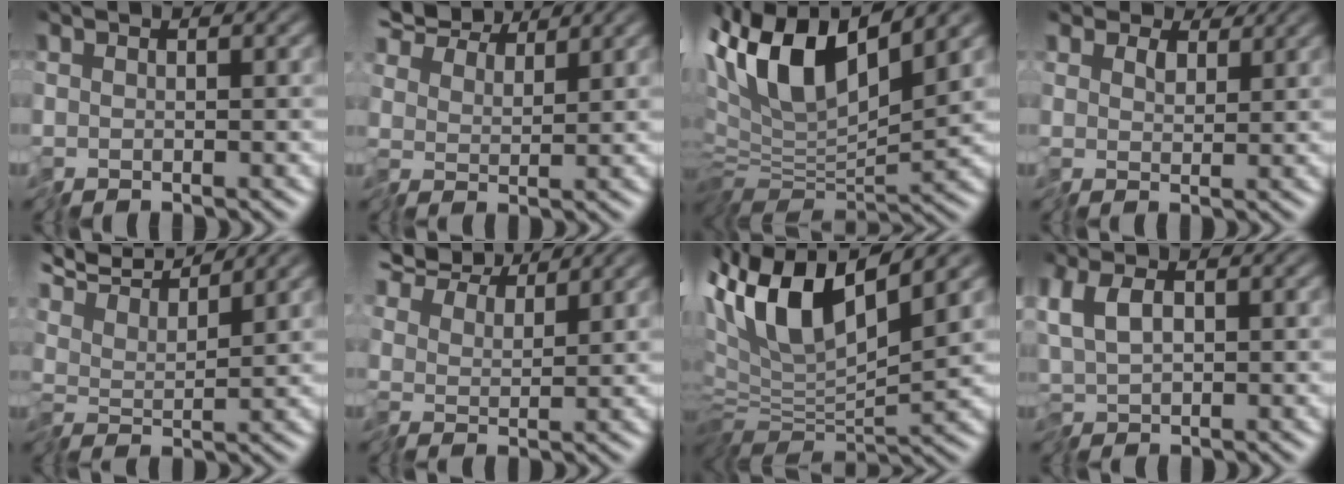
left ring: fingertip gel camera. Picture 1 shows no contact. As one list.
[{"total": 7.3, "force": [6.4, 2.4, 2.6], "torque": [-0.078, 0.019, 0.099]}, {"total": 8.8, "force": [2.9, 3.8, 7.4], "torque": [-0.143, 0.007, 0.045]}, {"total": 2.8, "force": [2.0, 1.7, 1.0], "torque": [-0.029, 0.003, 0.026]}, {"total": 5.3, "force": [4.8, 0.3, 2.2], "torque": [-0.058, 0.017, 0.080]}, {"total": 7.1, "force": [6.2, 2.3, 2.6], "torque": [-0.077, 0.023, 0.094]}, {"total": 8.0, "force": [2.7, 2.8, 6.9], "torque": [-0.139, 0.005, 0.042]}, {"total": 3.8, "force": [0.0, 2.1, 3.2], "torque": [-0.066, 0.004, -0.011]}]